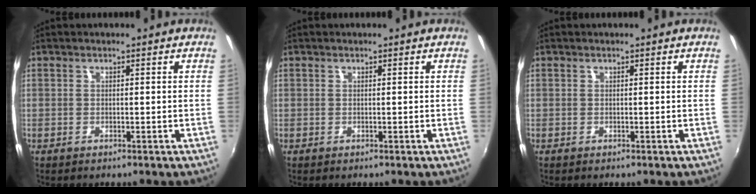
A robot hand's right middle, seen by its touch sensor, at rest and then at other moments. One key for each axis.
{"total": 0.0}
{"total": 0.0}